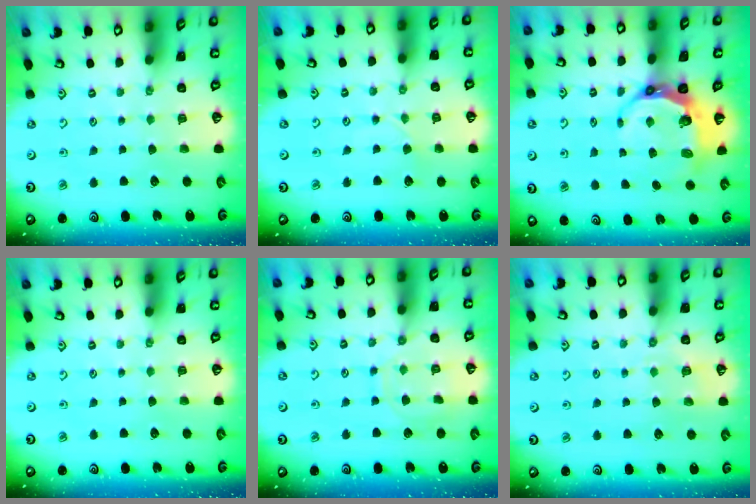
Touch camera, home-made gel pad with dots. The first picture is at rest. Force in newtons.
{"total": 2.2, "press": 2.2, "slide": 0.3}
{"total": 8.6, "press": 7.5, "slide": 4.2}
{"total": 0.0}
{"total": 10.3, "press": 10.2, "slide": 0.7}
{"total": 4.1, "press": 3.9, "slide": 1.2}